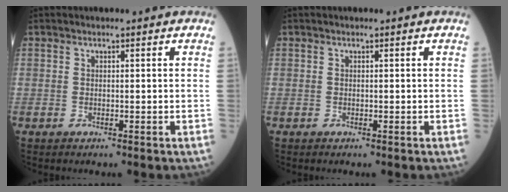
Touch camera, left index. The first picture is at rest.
{"total": 0.0}